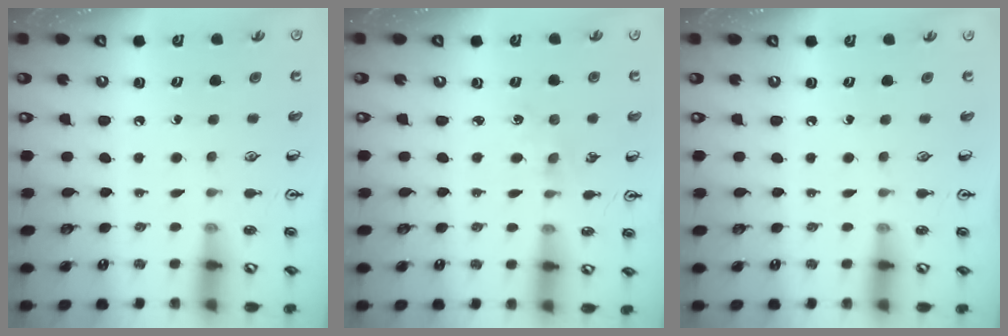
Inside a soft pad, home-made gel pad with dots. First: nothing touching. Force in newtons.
{"total": 1.6, "press": 1.6, "slide": 0.3}
{"total": 0.0}